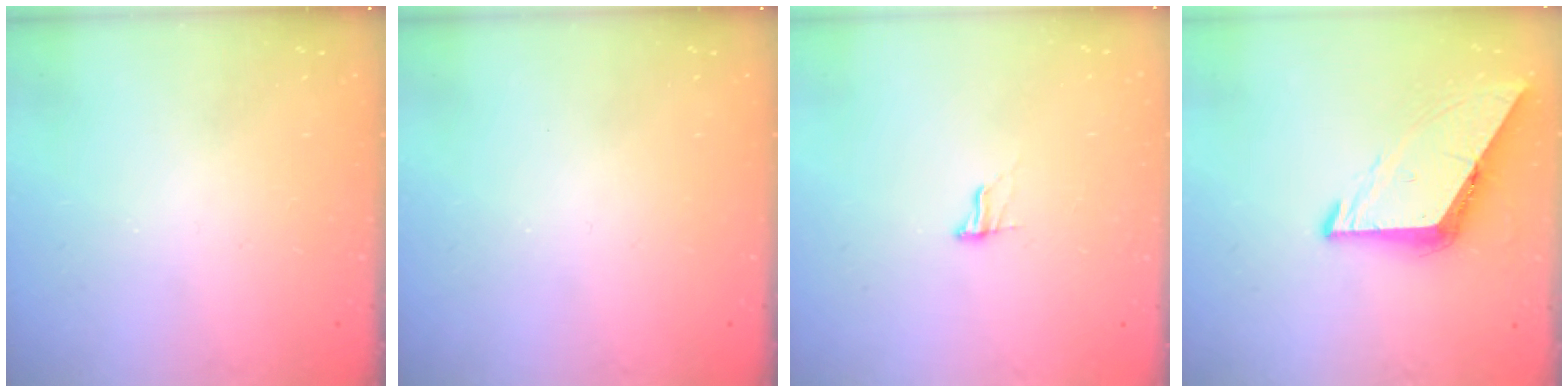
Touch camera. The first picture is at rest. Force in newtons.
{"total": 0.0}
{"total": 7.4, "press": 7.4, "slide": 0.8}
{"total": 7.0, "press": 7.0, "slide": 0.5}